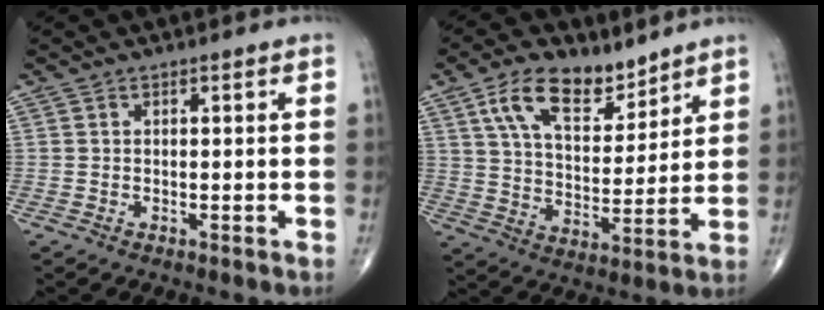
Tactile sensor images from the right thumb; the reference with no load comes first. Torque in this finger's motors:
{"motor_torque": [-0.16, 0.26, 0.94, 0.79, 0.09]}